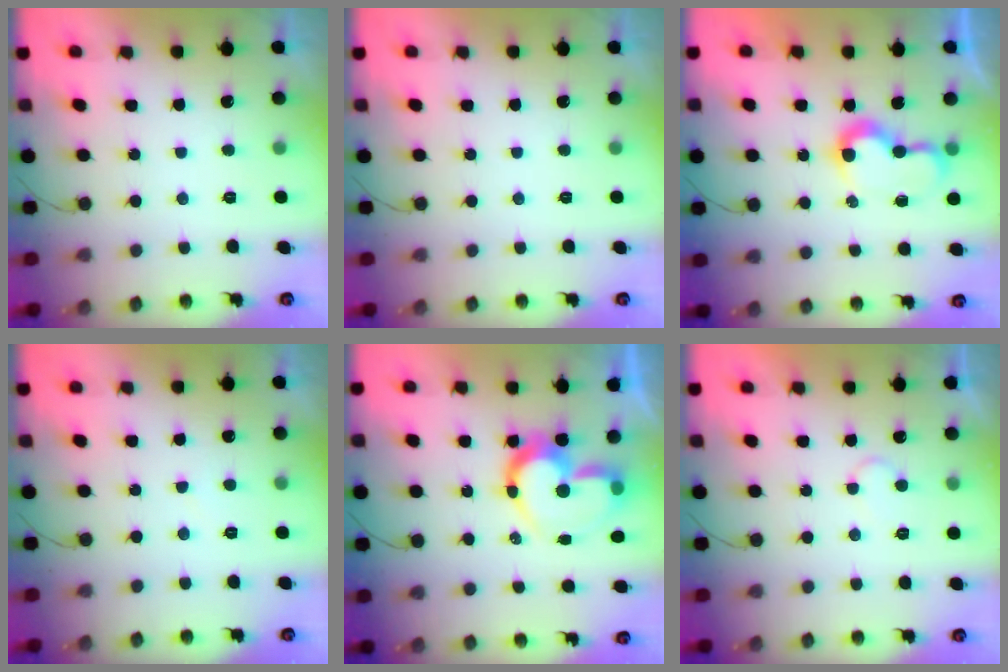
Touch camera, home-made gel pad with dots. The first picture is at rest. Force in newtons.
{"total": 0.0}
{"total": 7.5, "press": 7.5, "slide": 0.2}
{"total": 2.9, "press": 2.9, "slide": 0.2}
{"total": 15.8, "press": 15.7, "slide": 1.3}
{"total": 4.7, "press": 4.7, "slide": 0.4}